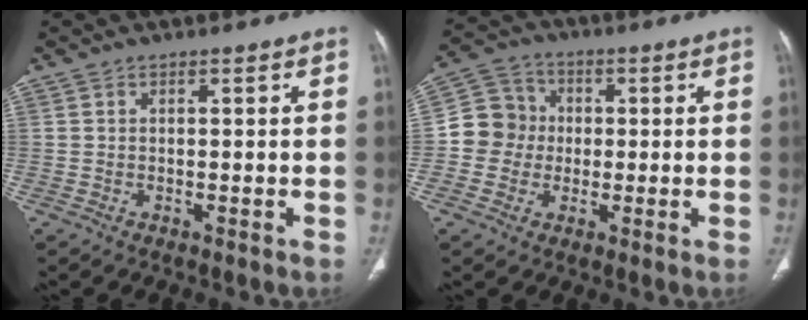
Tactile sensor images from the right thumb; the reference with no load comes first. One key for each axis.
{"total": 8.8, "fx": -0.5, "fy": 8.4, "fz": 2.6, "tx": -0.016, "ty": 0.024, "tz": -0.019}